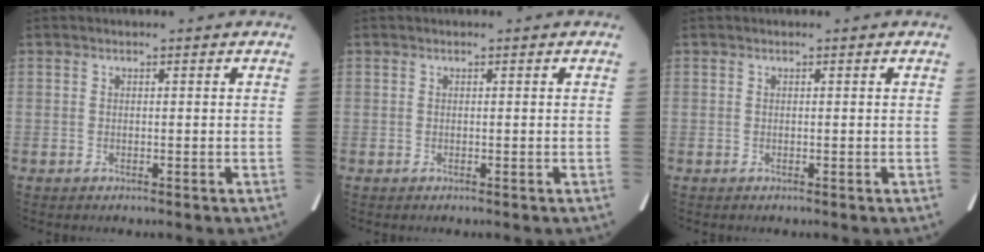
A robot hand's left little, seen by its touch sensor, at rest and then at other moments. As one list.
[{"total": 0.0}, {"total": 0.0}]